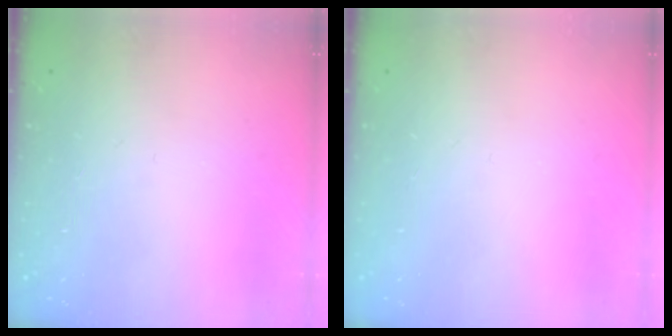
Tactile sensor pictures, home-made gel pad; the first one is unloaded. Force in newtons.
{"total": 0.0}